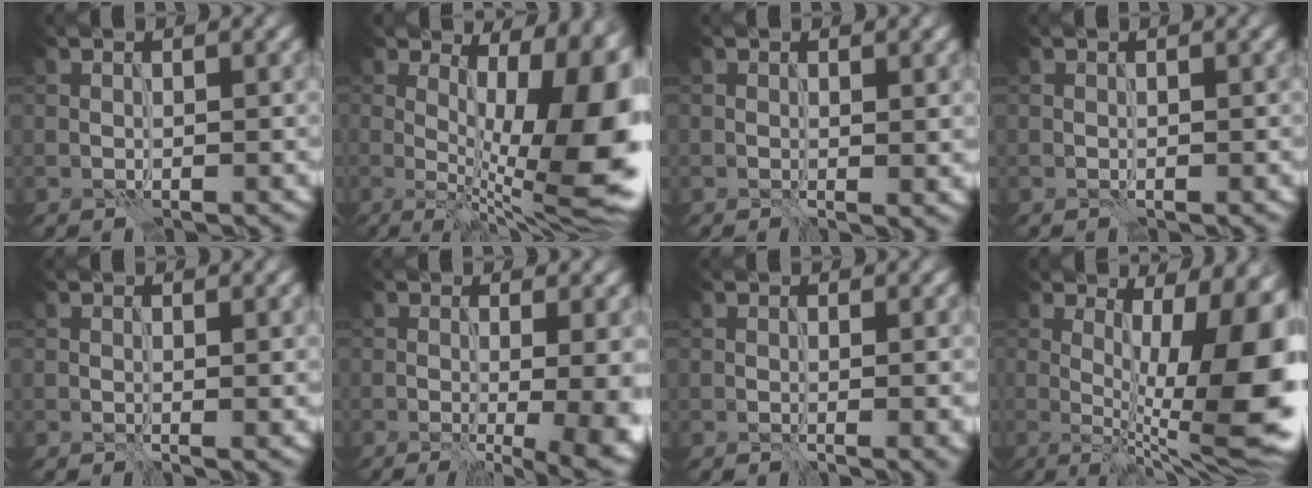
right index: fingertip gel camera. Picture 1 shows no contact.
{"total": 16.7, "force": [1.2, 6.4, 15.3], "torque": [-0.166, 0.007, 0.035]}
{"total": 1.4, "force": [0.4, 0.5, 1.2], "torque": [-0.010, -0.005, 0.008]}
{"total": 0.0}
{"total": 1.0, "force": [0.3, 0.3, 0.9], "torque": [-0.004, -0.003, 0.005]}
{"total": 9.0, "force": [-0.8, 4.0, 8.0], "torque": [-0.028, 0.009, -0.006]}
{"total": 1.5, "force": [0.0, 0.5, 1.4], "torque": [-0.009, -0.001, 0.000]}
{"total": 15.3, "force": [0.3, 5.1, 14.5], "torque": [-0.170, 0.008, 0.012]}